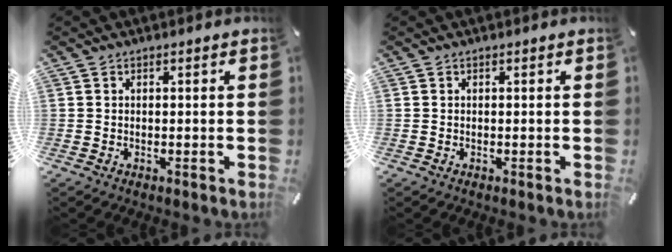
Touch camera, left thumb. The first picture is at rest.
{"total": 0.0}